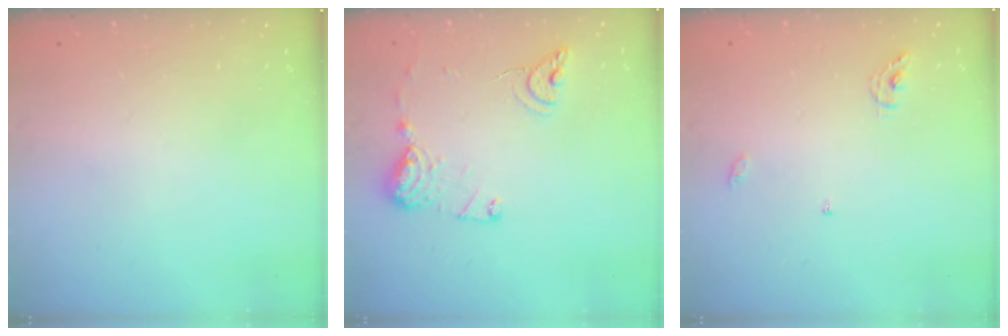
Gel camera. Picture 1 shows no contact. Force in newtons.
{"total": 12.2, "press": 12.2, "slide": 1.0}
{"total": 5.5, "press": 5.5, "slide": 0.4}